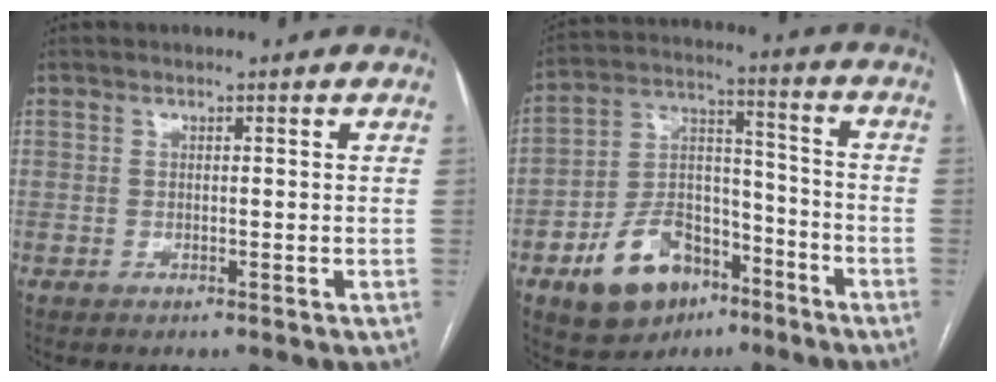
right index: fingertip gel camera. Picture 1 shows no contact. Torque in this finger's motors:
{"motor_torque": [0.00, -0.07, -0.12, -0.09]}